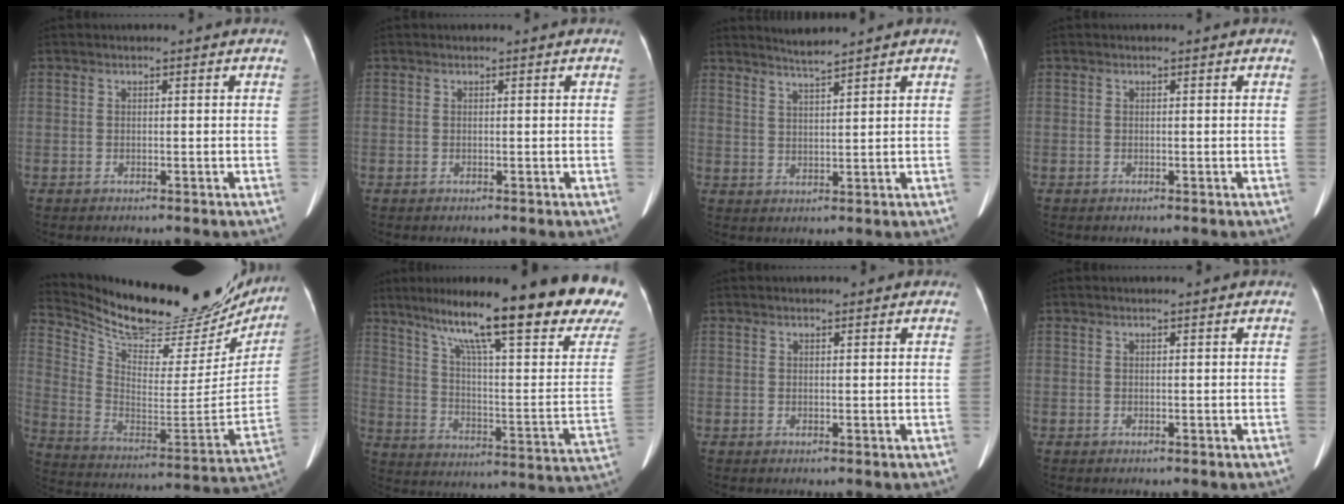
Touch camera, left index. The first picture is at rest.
{"total": 0.0}
{"total": 3.3, "force": [3.1, -0.9, 0.8], "torque": [-0.020, -0.006, 0.061]}
{"total": 0.0}
{"total": 27.2, "force": [24.1, 8.2, 9.6], "torque": [-0.177, -0.042, 0.348]}
{"total": 27.4, "force": [19.8, 1.7, 18.9], "torque": [-0.262, -0.035, 0.271]}
{"total": 1.4, "force": [1.1, 0.5, 0.7], "torque": [-0.013, 0.013, 0.014]}
{"total": 0.5, "force": [0.5, -0.1, 0.2], "torque": [-0.011, 0.006, 0.012]}